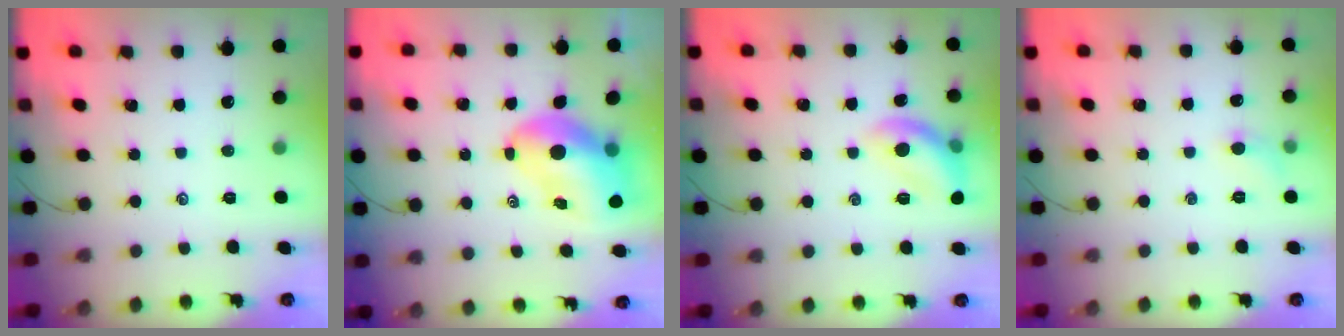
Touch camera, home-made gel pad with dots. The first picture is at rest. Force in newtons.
{"total": 10.7, "press": 10.3, "slide": 3.1}
{"total": 12.5, "press": 12.3, "slide": 2.3}
{"total": 5.3, "press": 5.0, "slide": 1.8}